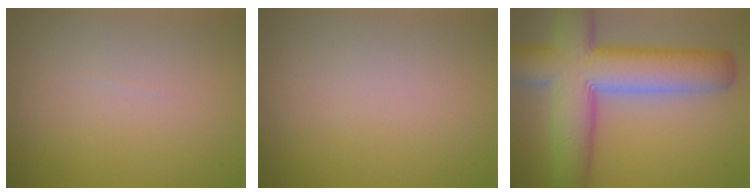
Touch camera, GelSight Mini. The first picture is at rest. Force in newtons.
{"total": 0.0}
{"total": 13.1, "press": 13.1, "slide": 0.7}